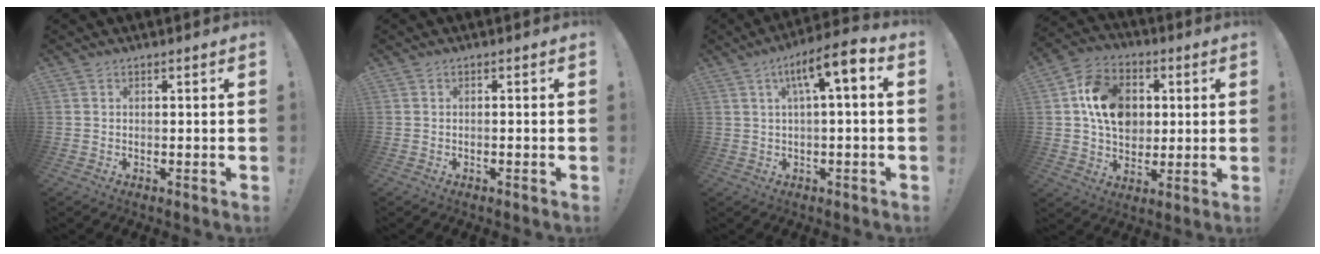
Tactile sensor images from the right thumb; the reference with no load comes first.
{"total": 0.6, "force": [-0.5, 0.0, 0.3], "torque": [-0.006, -0.001, -0.009]}
{"total": 9.2, "force": [2.1, 1.8, 8.8], "torque": [-0.132, -0.011, 0.030]}
{"total": 15.2, "force": [3.1, 12.1, 8.7], "torque": [-0.130, 0.000, 0.065]}